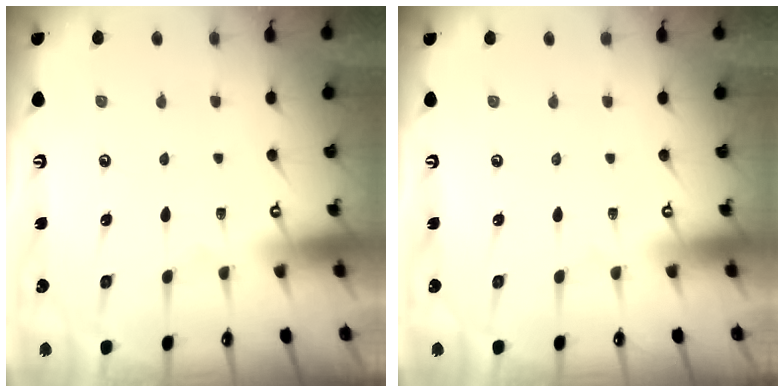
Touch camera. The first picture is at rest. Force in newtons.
{"total": 0.0}